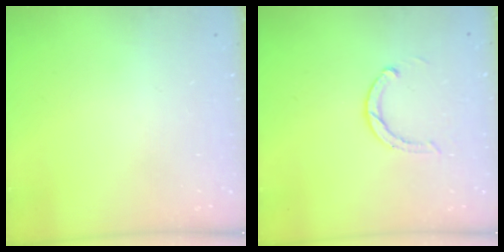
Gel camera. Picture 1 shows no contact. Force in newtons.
{"total": 2.9, "press": 2.9, "slide": 0.4}